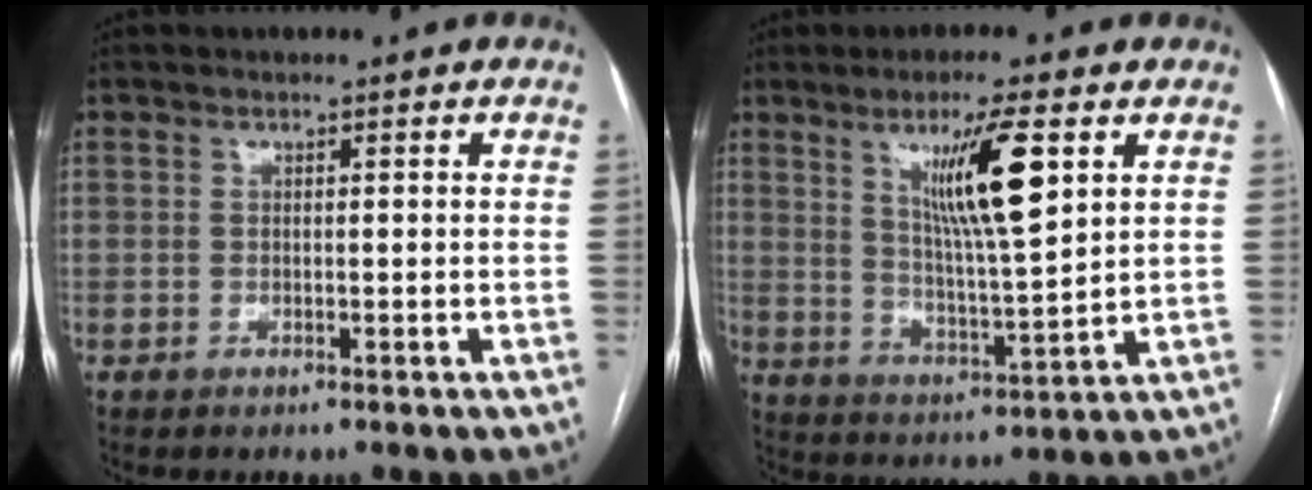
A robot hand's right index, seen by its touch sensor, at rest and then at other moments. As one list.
[{"total": 11.4, "force": [4.7, 0.7, 10.3], "torque": [-0.180, -0.007, 0.084]}]